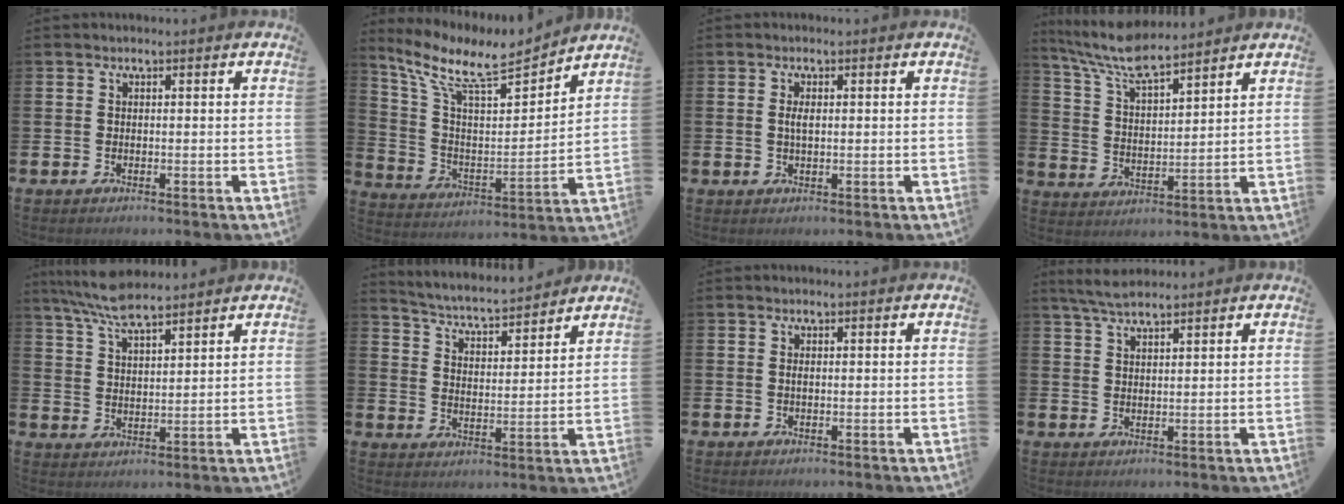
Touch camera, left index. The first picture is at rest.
{"total": 10.0, "force": [8.3, 2.7, 4.9], "torque": [-0.130, -0.052, 0.142]}
{"total": 1.7, "force": [0.3, 0.6, 1.6], "torque": [-0.029, 0.004, 0.002]}
{"total": 7.9, "force": [7.2, 1.3, 2.9], "torque": [-0.086, -0.034, 0.130]}
{"total": 6.3, "force": [5.8, 0.8, 2.2], "torque": [-0.063, -0.025, 0.107]}
{"total": 5.2, "force": [5.1, 0.5, 1.0], "torque": [-0.048, -0.040, 0.085]}
{"total": 0.5, "force": [0.1, 0.2, 0.5], "torque": [-0.008, 0.000, 0.002]}
{"total": 4.2, "force": [3.8, 0.7, 1.8], "torque": [-0.039, -0.008, 0.068]}